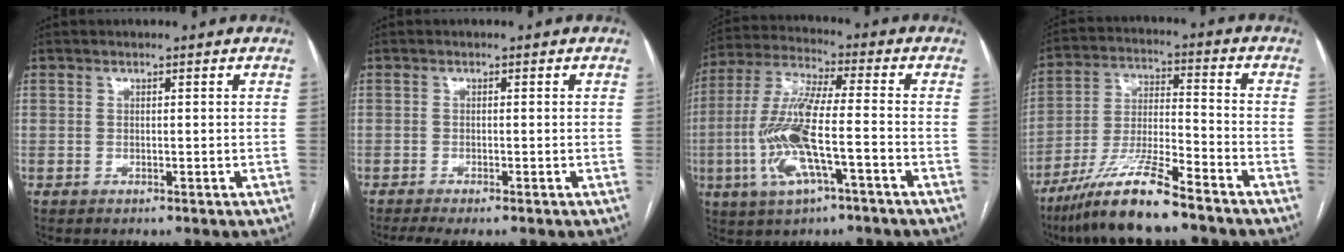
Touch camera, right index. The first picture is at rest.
{"total": 3.4, "force": [-2.6, 0.3, 2.1], "torque": [-0.034, -0.007, -0.043]}
{"total": 13.5, "force": [-3.9, 2.1, 12.7], "torque": [-0.269, -0.001, -0.073]}
{"total": 12.7, "force": [-9.7, 0.6, 8.2], "torque": [-0.160, -0.021, -0.177]}